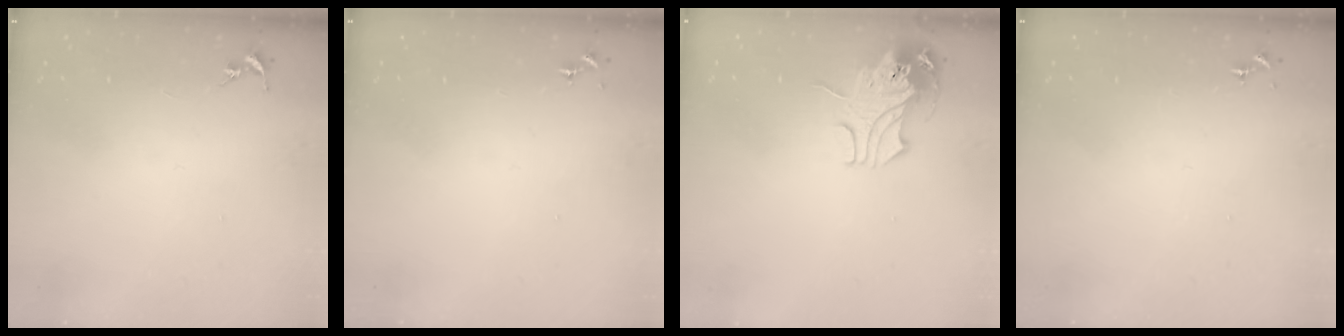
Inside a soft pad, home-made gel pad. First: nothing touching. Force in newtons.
{"total": 0.0}
{"total": 11.0, "press": 10.9, "slide": 1.5}
{"total": 0.0}